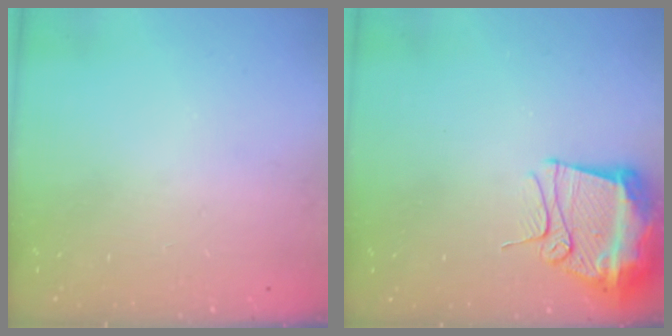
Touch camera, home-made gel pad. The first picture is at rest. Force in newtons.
{"total": 13.4, "press": 13.4, "slide": 1.3}